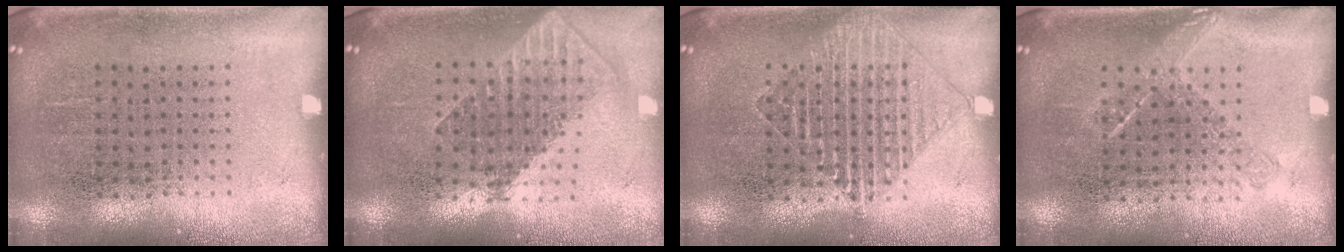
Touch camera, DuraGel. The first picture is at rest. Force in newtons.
{"total": 1.8, "press": 1.4, "slide": 1.0}
{"total": 1.5, "press": 1.4, "slide": 0.6}
{"total": 1.2, "press": 1.0, "slide": 0.6}